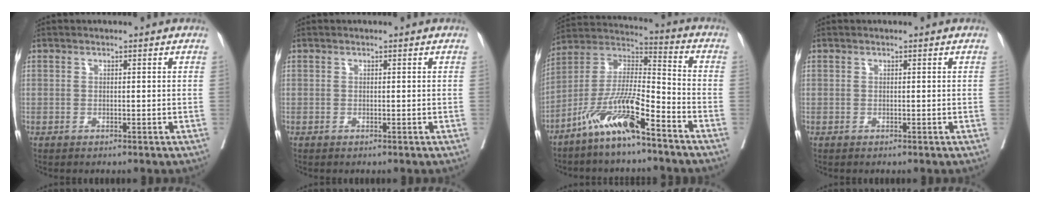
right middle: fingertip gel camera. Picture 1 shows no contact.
{"total": 0.0}
{"total": 12.6, "force": [-8.4, 1.3, 9.4], "torque": [-0.192, -0.004, -0.164]}
{"total": 0.0}